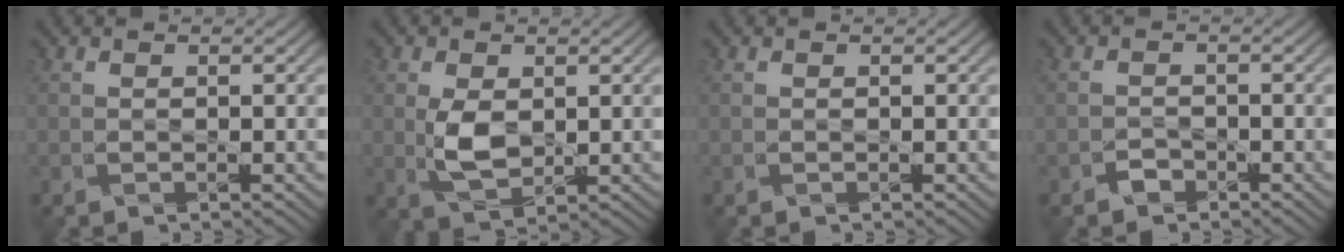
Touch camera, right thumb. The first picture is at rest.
{"total": 3.9, "force": [0.3, 2.3, 3.2], "torque": [-0.071, -0.004, 0.008]}
{"total": 0.0}
{"total": 1.4, "force": [-1.3, 0.6, -0.1], "torque": [0.005, 0.002, -0.030]}